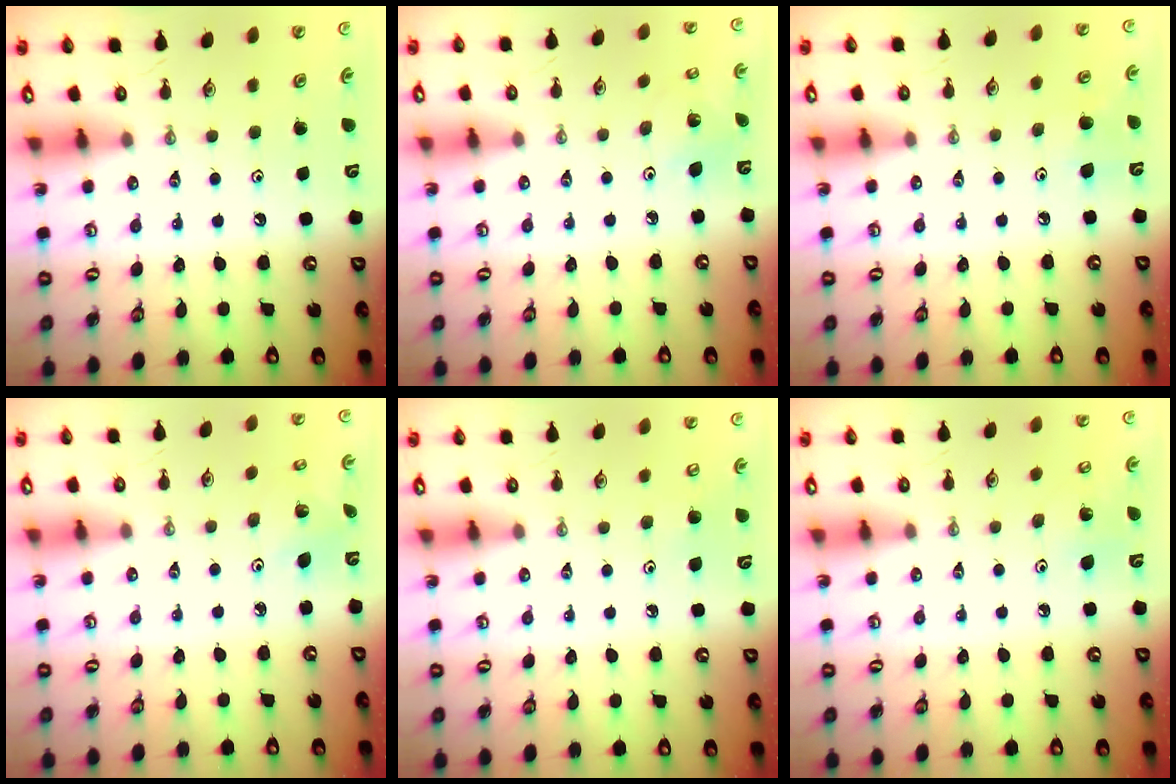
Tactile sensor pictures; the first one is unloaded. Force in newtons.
{"total": 2.9, "press": 2.9, "slide": 0.3}
{"total": 6.4, "press": 6.3, "slide": 1.3}
{"total": 3.6, "press": 3.5, "slide": 0.4}
{"total": 5.1, "press": 5.0, "slide": 0.7}
{"total": 7.4, "press": 7.4, "slide": 0.4}